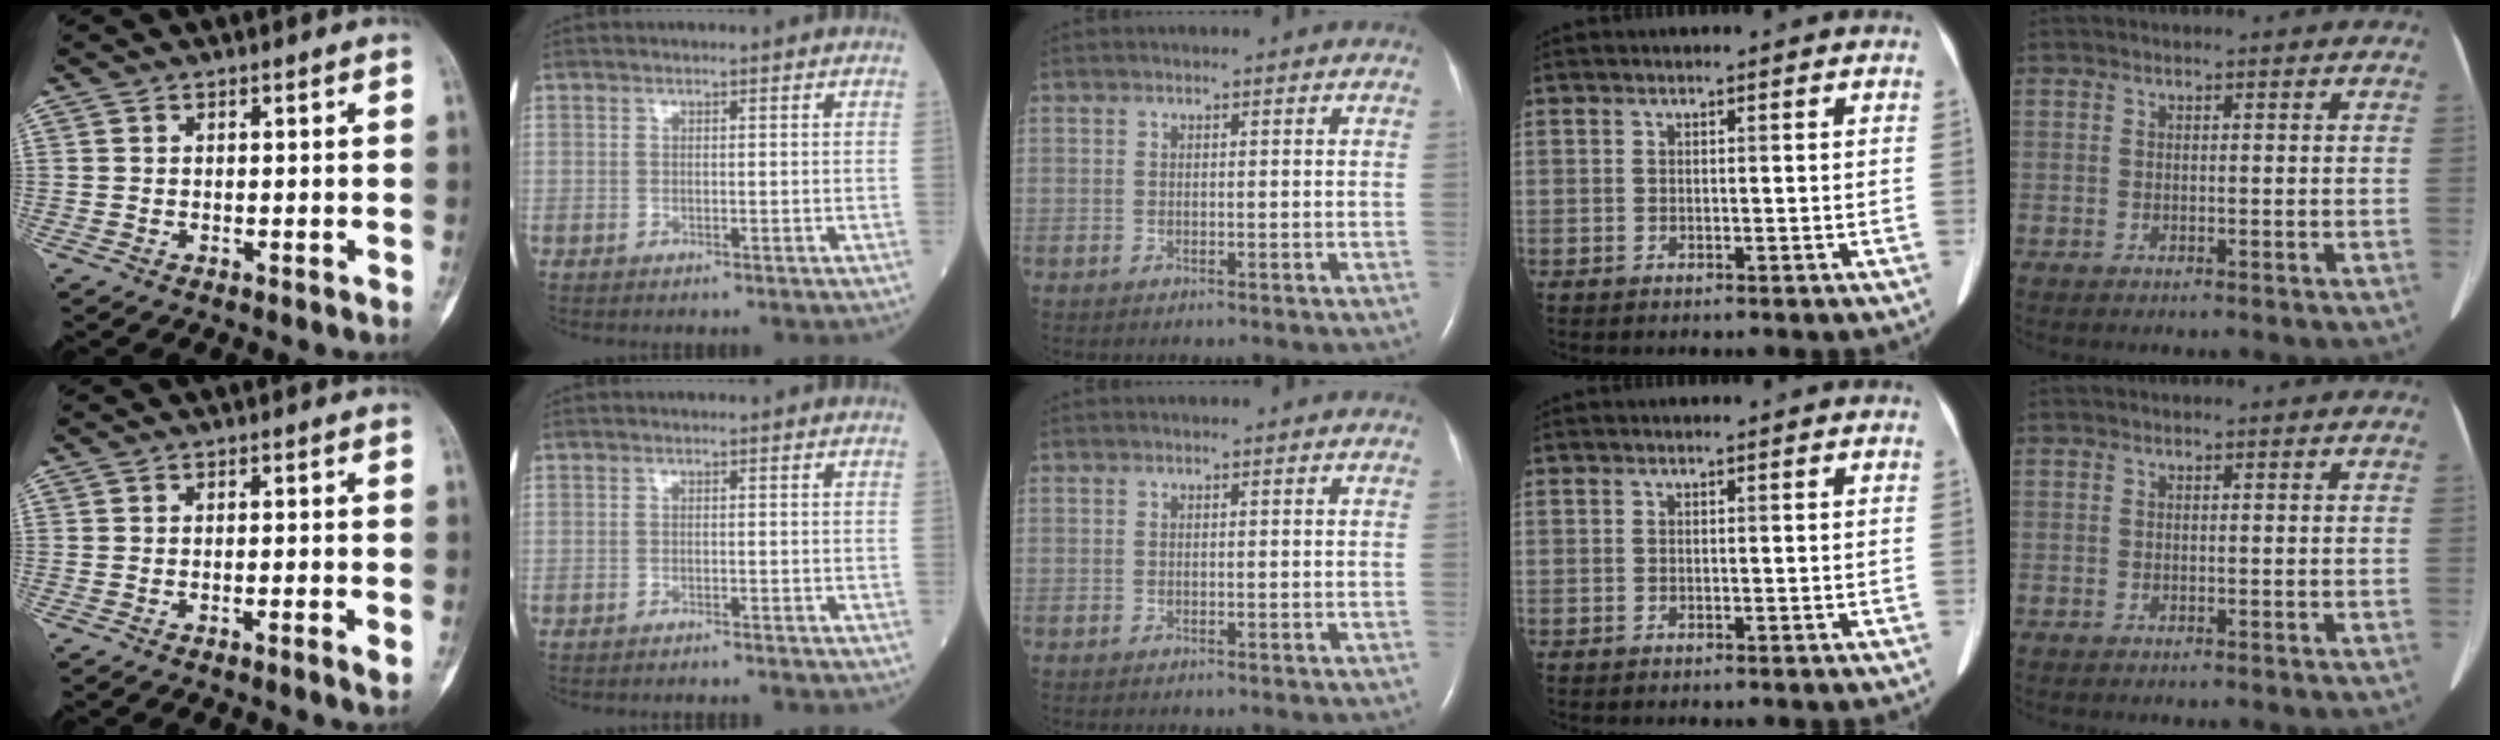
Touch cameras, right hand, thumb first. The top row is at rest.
{"thumb": {"total": 1.9, "force": [-0.7, 0.2, 1.8], "torque": [-0.036, -0.004, -0.013]}, "index": {"total": 2.1, "force": [-2.1, 0.1, 0.4], "torque": [-0.008, -0.002, -0.026]}}